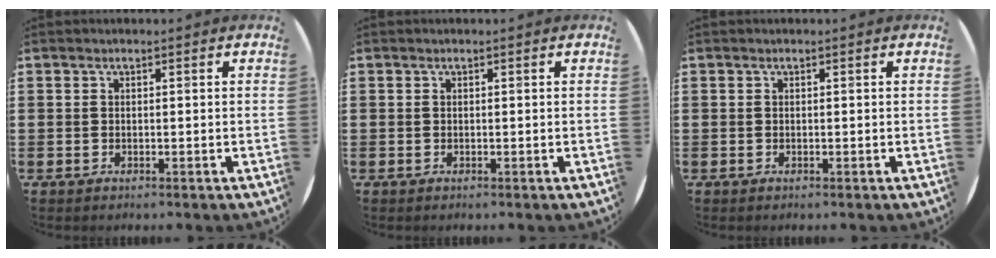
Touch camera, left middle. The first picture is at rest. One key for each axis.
{"total": 0.0}
{"total": 0.0}